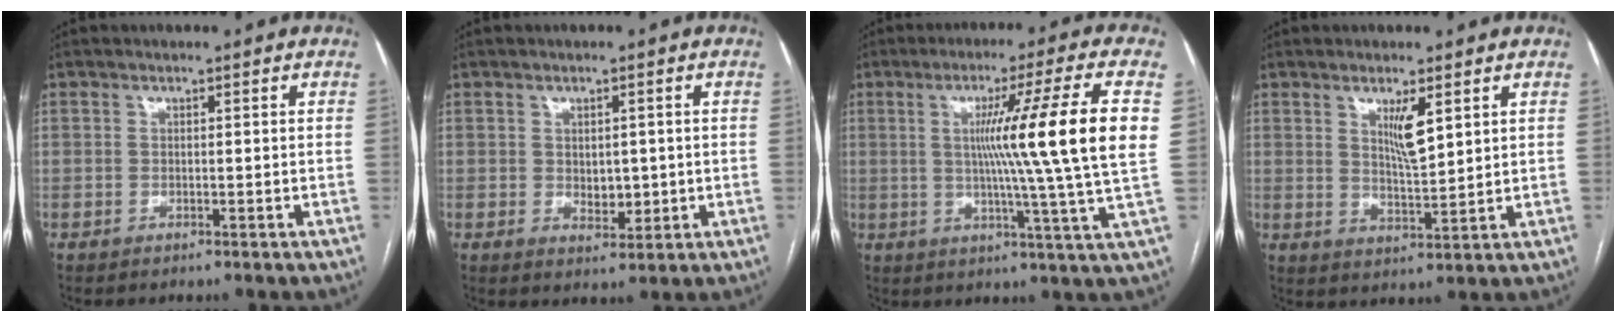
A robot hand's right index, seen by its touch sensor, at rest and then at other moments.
{"total": 3.5, "force": [0.0, 2.2, 2.7], "torque": [-0.037, -0.004, 0.009]}
{"total": 16.8, "force": [2.5, -3.2, 16.3], "torque": [-0.236, -0.008, 0.028]}
{"total": 5.0, "force": [2.3, 0.8, 4.3], "torque": [-0.080, -0.011, 0.046]}